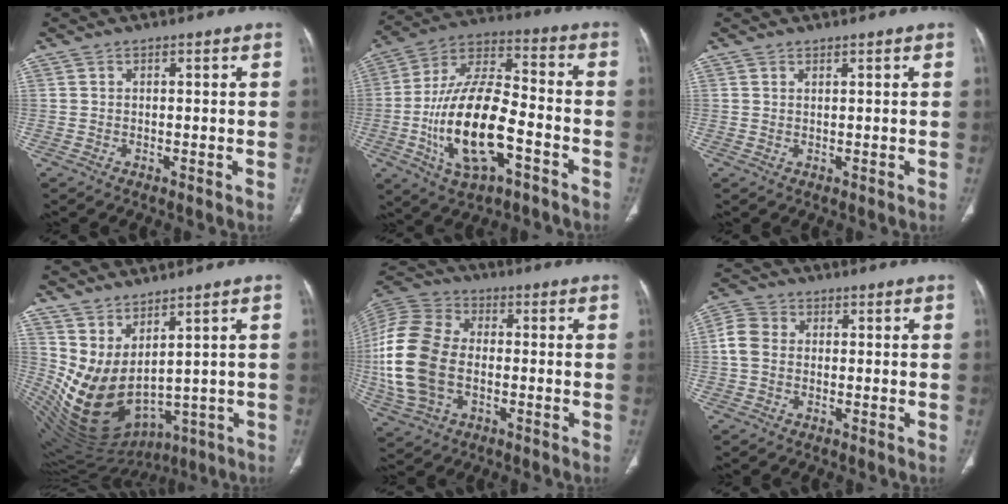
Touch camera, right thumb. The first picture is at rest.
{"total": 20.0, "force": [-6.3, 8.9, 16.8], "torque": [-0.315, 0.037, -0.107]}
{"total": 0.5, "force": [0.5, 0.0, 0.2], "torque": [0.000, -0.004, 0.010]}
{"total": 12.5, "force": [3.2, 6.2, 10.3], "torque": [-0.177, -0.043, 0.095]}
{"total": 19.1, "force": [-2.2, 12.5, 14.3], "torque": [-0.314, 0.013, -0.038]}
{"total": 5.0, "force": [0.0, 4.0, 2.9], "torque": [-0.063, 0.013, -0.009]}